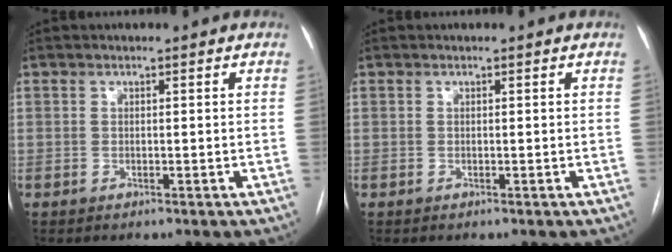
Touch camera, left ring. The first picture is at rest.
{"total": 0.0}